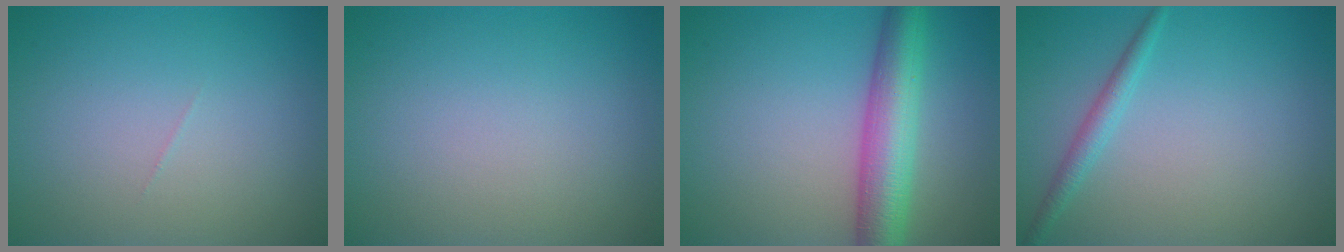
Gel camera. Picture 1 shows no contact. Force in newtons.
{"total": 0.0}
{"total": 6.5, "press": 6.5, "slide": 0.4}
{"total": 1.6, "press": 1.6, "slide": 0.1}